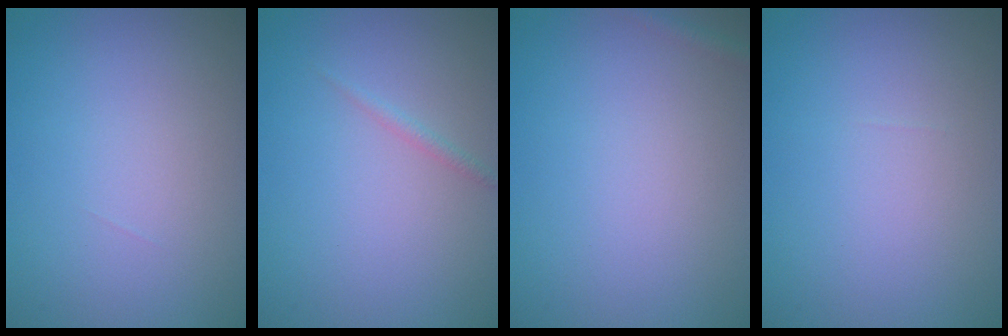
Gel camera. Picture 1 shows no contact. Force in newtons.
{"total": 0.7, "press": 0.7, "slide": 0.0}
{"total": 0.8, "press": 0.8, "slide": 0.1}
{"total": 0.0}